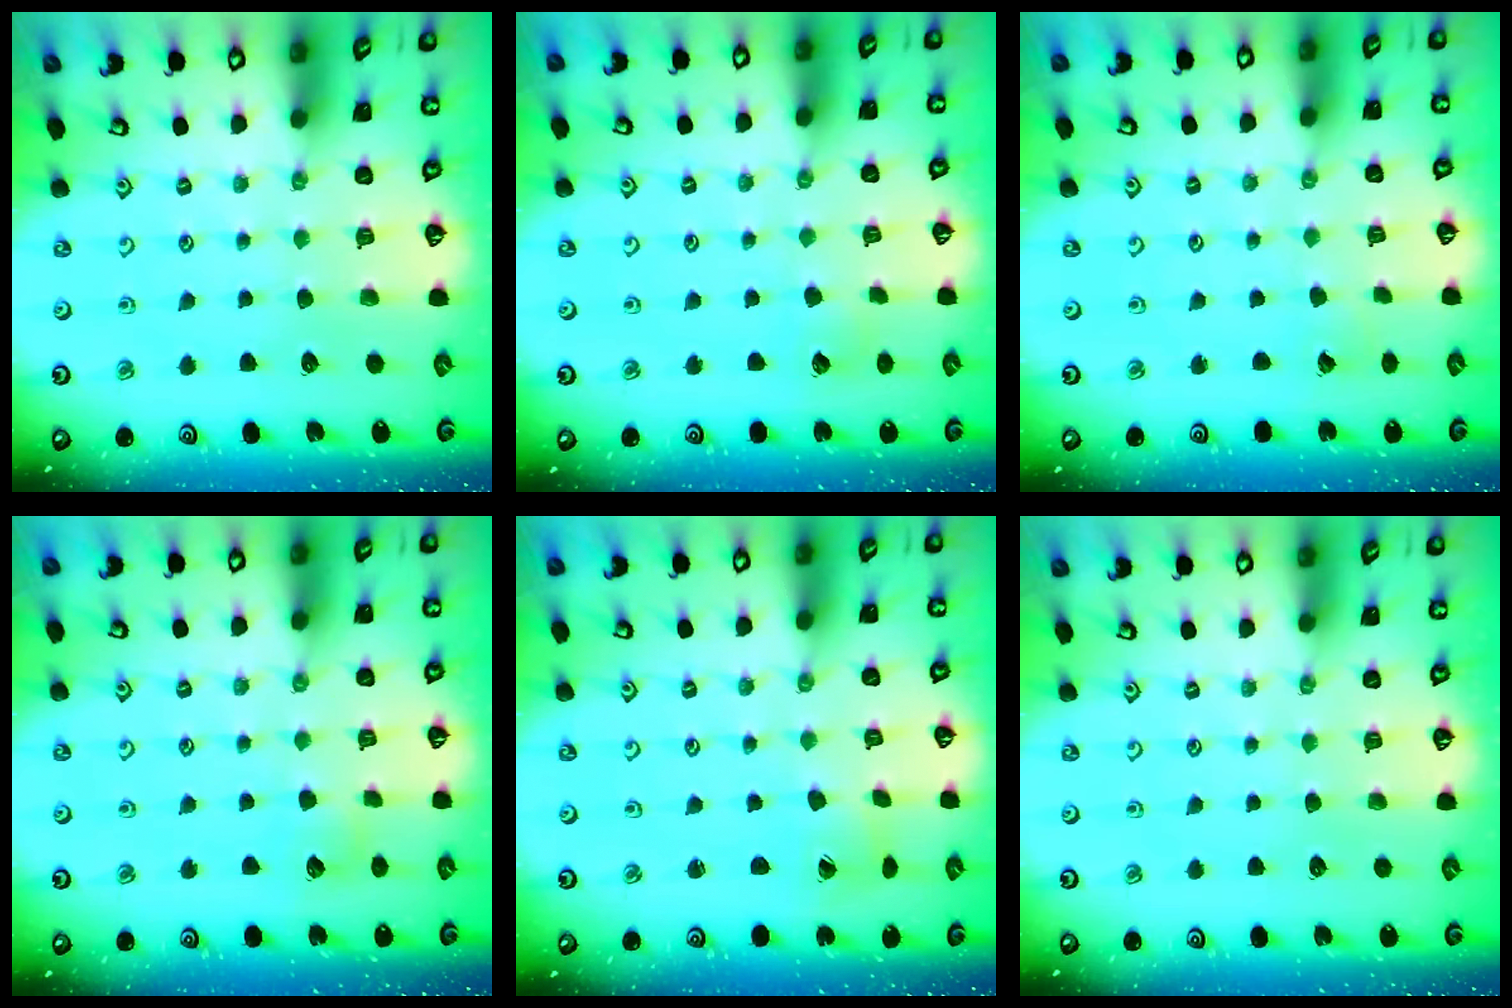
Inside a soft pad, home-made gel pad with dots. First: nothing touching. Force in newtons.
{"total": 3.6, "press": 3.6, "slide": 0.4}
{"total": 1.4, "press": 1.4, "slide": 0.0}
{"total": 4.6, "press": 4.5, "slide": 0.6}
{"total": 2.2, "press": 2.2, "slide": 0.3}
{"total": 0.0}